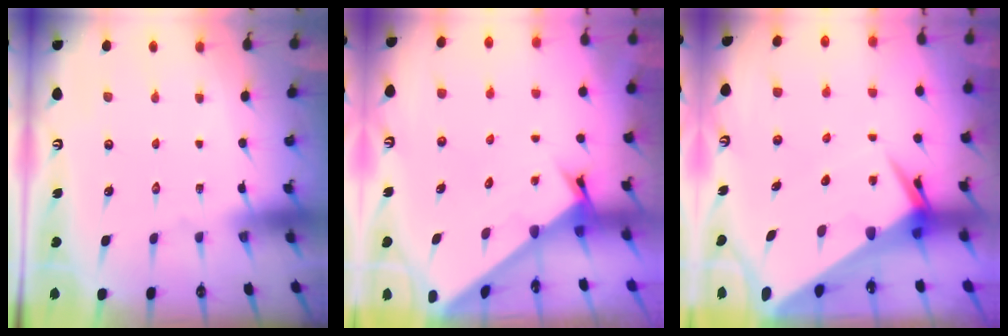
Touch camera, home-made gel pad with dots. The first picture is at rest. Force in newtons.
{"total": 3.5, "press": 3.5, "slide": 0.2}
{"total": 9.3, "press": 9.3, "slide": 0.6}